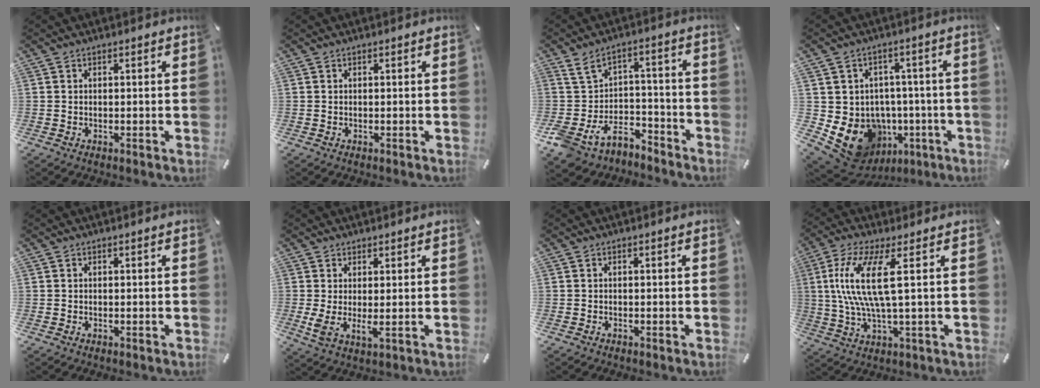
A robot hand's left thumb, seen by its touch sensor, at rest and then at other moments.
{"total": 0.0}
{"total": 9.3, "force": [-3.1, 7.0, 5.2], "torque": [-0.089, 0.022, -0.056]}
{"total": 12.4, "force": [-4.7, 10.4, 4.9], "torque": [-0.094, 0.007, -0.065]}
{"total": 0.0}
{"total": 3.7, "force": [0.5, 1.1, 3.5], "torque": [-0.090, -0.018, 0.004]}
{"total": 0.0}
{"total": 13.2, "force": [2.3, 2.9, 12.7], "torque": [-0.269, -0.009, 0.032]}